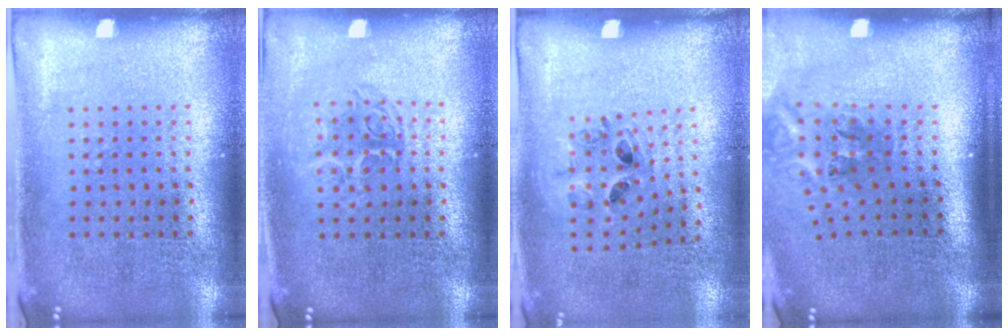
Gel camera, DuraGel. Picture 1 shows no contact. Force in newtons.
{"total": 1.2, "press": 1.1, "slide": 0.5}
{"total": 0.9, "press": 0.7, "slide": 0.4}
{"total": 2.3, "press": 1.4, "slide": 1.8}